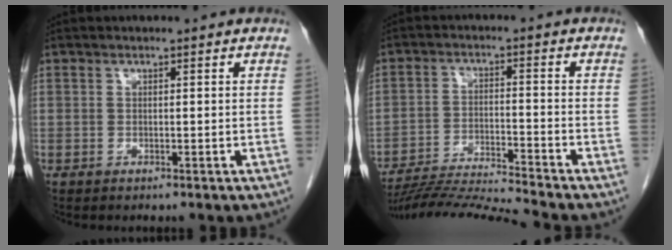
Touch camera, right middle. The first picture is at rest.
{"total": 11.3, "force": [-10.7, -2.7, 2.5], "torque": [-0.032, -0.009, -0.191]}